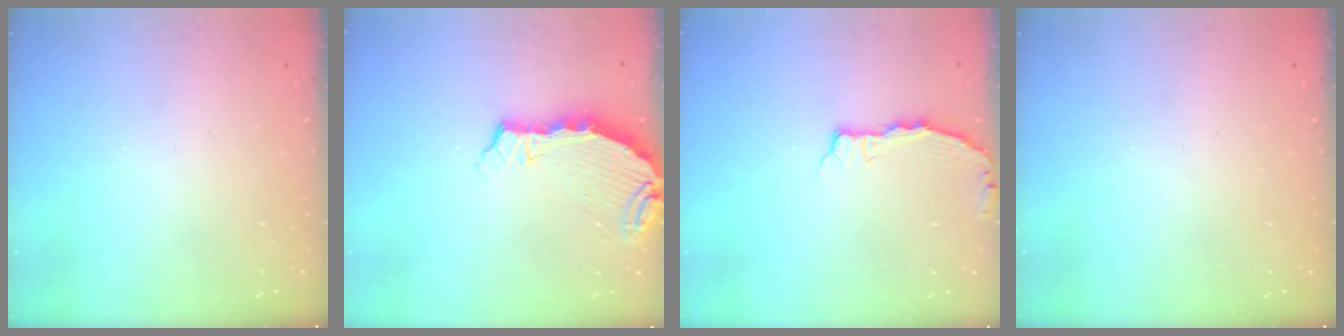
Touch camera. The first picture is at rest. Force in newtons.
{"total": 7.2, "press": 6.2, "slide": 3.7}
{"total": 2.9, "press": 2.9, "slide": 0.3}
{"total": 0.0}